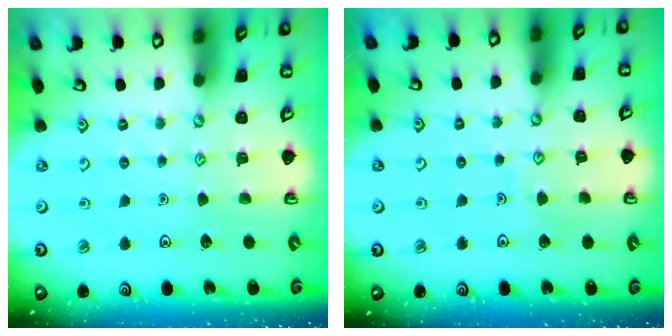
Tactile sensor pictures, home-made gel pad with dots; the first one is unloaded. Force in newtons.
{"total": 4.3, "press": 4.3, "slide": 0.5}